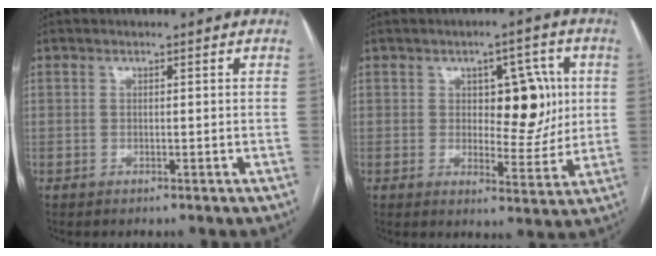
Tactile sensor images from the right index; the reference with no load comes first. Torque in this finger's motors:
{"motor_torque": [0.07, 0.24, 0.22, 0.02]}